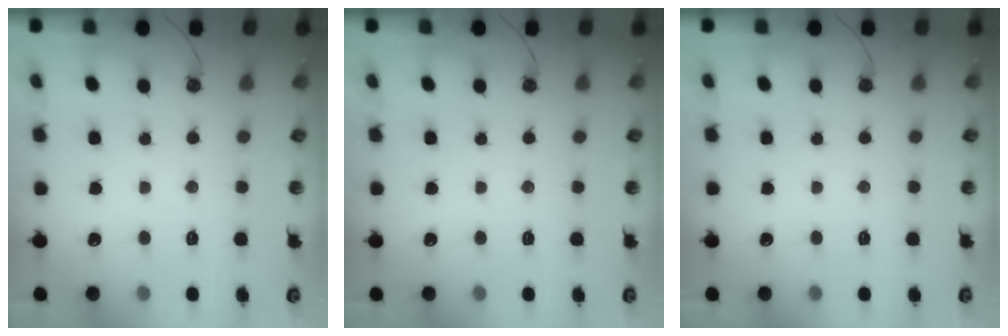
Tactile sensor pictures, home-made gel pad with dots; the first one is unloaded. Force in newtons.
{"total": 0.0}
{"total": 0.0}